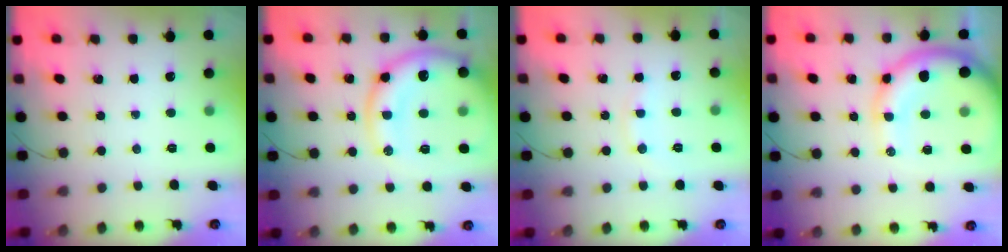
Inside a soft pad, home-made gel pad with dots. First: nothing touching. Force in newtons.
{"total": 17.1, "press": 16.9, "slide": 2.7}
{"total": 7.0, "press": 7.0, "slide": 0.8}
{"total": 15.1, "press": 14.8, "slide": 3.1}